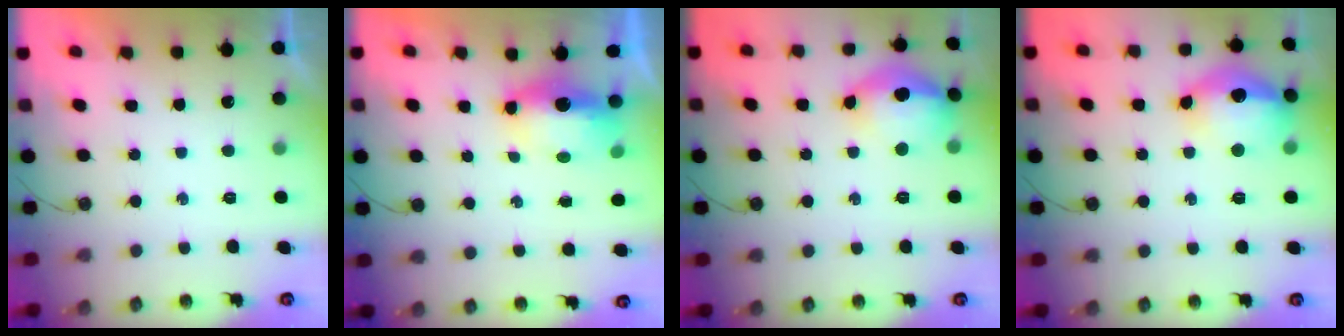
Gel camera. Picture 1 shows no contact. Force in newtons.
{"total": 10.8, "press": 8.3, "slide": 7.0}
{"total": 21.9, "press": 18.2, "slide": 12.1}
{"total": 16.7, "press": 16.3, "slide": 3.5}